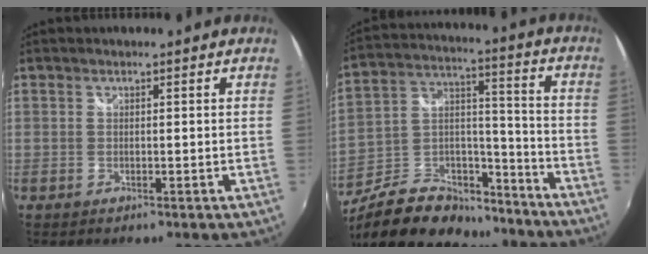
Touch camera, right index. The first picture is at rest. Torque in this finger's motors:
{"motor_torque": [-0.45, -1.21, -0.09, -0.09]}